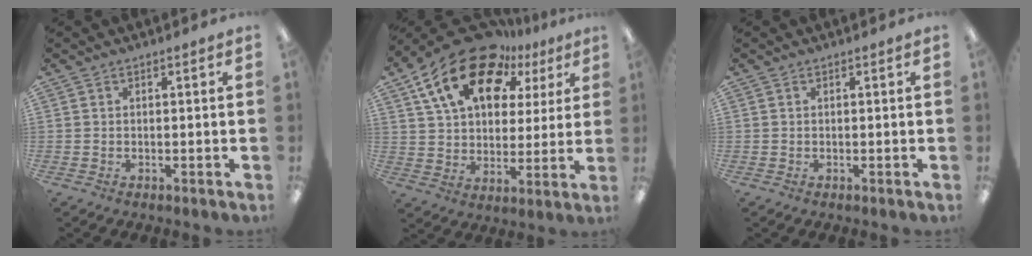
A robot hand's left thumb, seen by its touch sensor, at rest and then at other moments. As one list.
[{"total": 20.6, "force": [12.8, 11.7, 11.2], "torque": [-0.215, -0.066, 0.227]}, {"total": 0.0}]